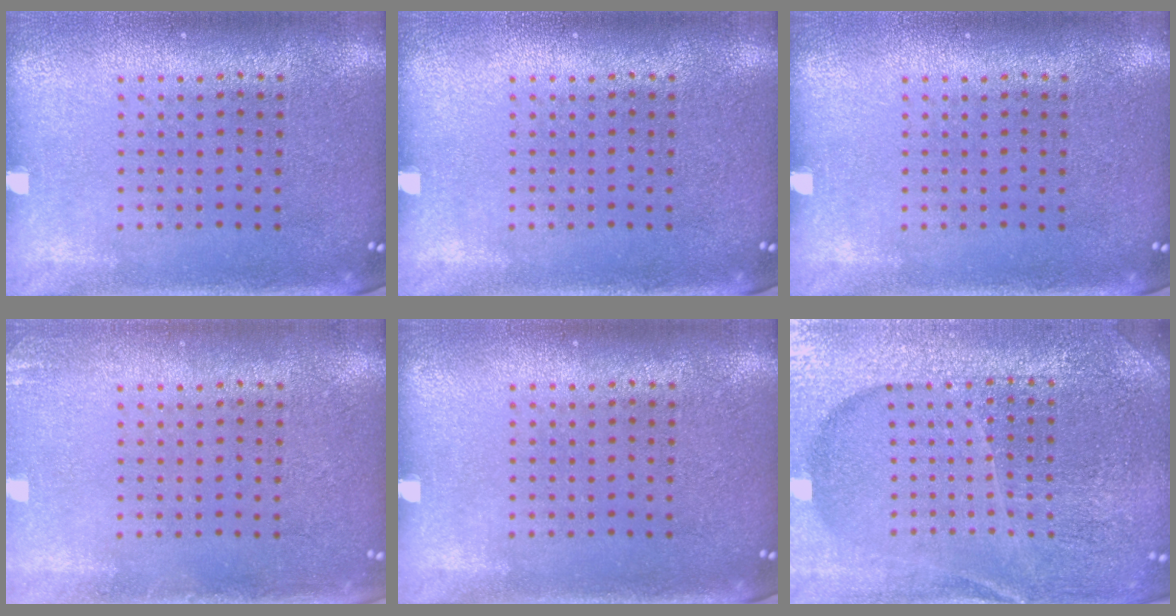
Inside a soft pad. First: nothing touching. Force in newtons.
{"total": 0.0}
{"total": 0.0}
{"total": 1.1, "press": 1.1, "slide": 0.1}
{"total": 0.0}
{"total": 5.2, "press": 4.7, "slide": 2.1}